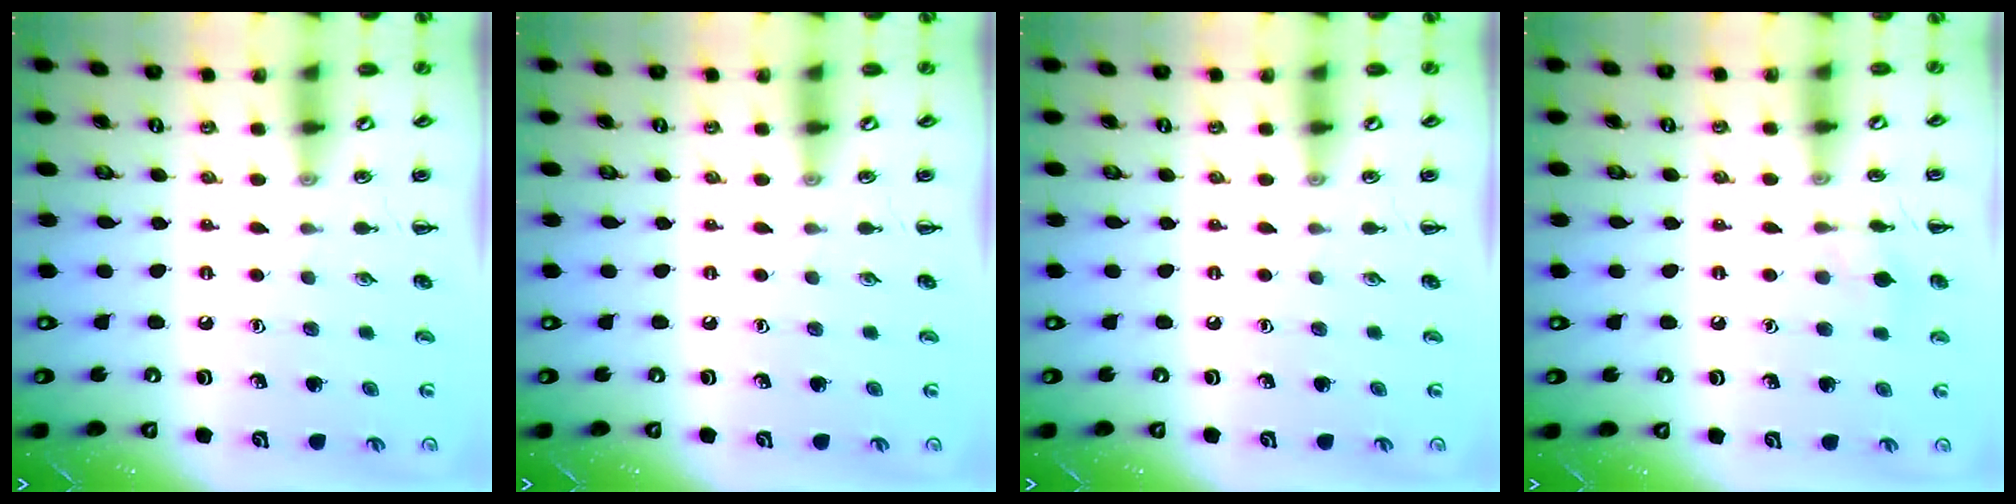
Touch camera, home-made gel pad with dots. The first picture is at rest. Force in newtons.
{"total": 0.0}
{"total": 0.0}
{"total": 7.5, "press": 7.2, "slide": 1.9}